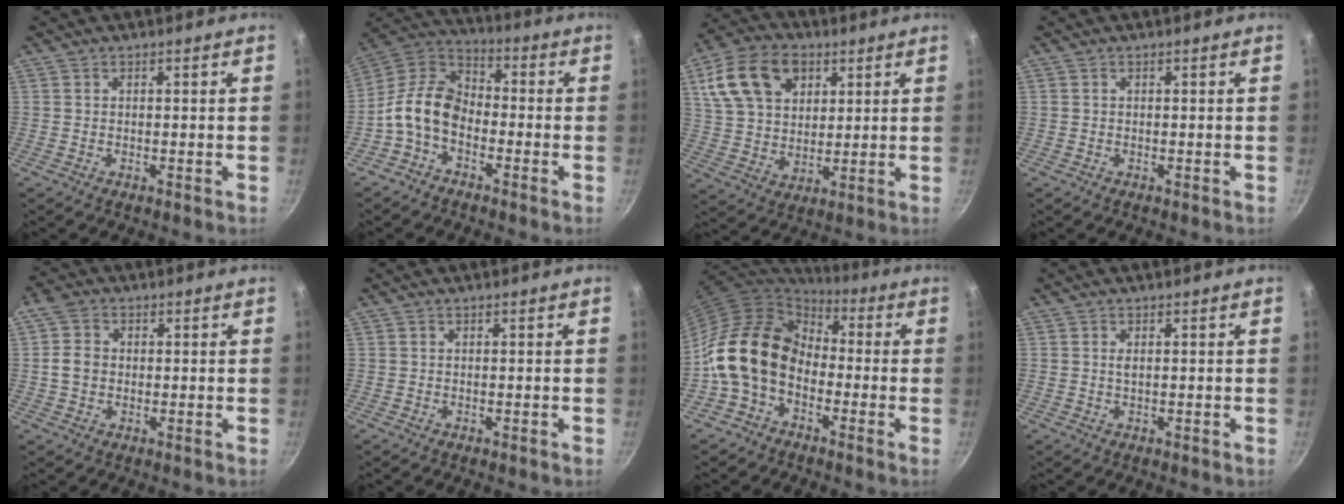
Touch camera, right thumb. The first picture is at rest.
{"total": 10.9, "force": [-3.7, 7.3, 7.2], "torque": [-0.117, 0.052, -0.095]}
{"total": 16.4, "force": [6.6, 11.2, 9.9], "torque": [-0.166, -0.004, 0.118]}
{"total": 0.0}
{"total": 4.9, "force": [0.2, 4.1, 2.8], "torque": [-0.038, 0.006, -0.005]}
{"total": 0.0}
{"total": 15.6, "force": [-2.9, 11.7, 9.8], "torque": [-0.153, 0.047, -0.076]}
{"total": 0.8, "force": [0.2, 0.3, 0.7], "torque": [-0.014, 0.000, 0.004]}